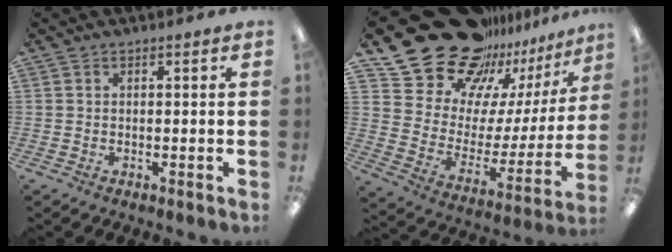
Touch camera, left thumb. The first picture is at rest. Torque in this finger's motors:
{"motor_torque": [1.50, 1.51, 1.37, -1.40, 0.18]}